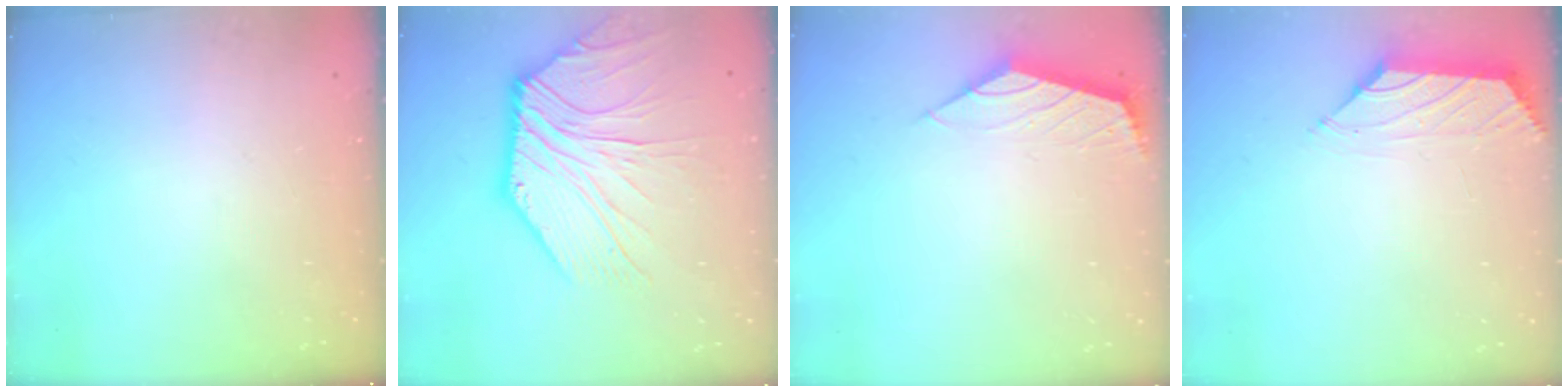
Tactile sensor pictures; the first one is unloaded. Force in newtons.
{"total": 10.7, "press": 10.7, "slide": 0.8}
{"total": 2.1, "press": 2.0, "slide": 0.6}
{"total": 0.8, "press": 0.7, "slide": 0.4}